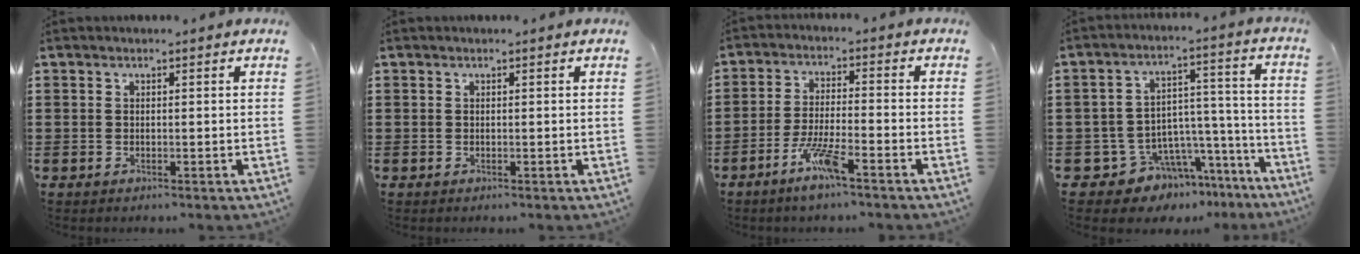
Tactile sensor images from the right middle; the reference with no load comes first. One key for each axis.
{"total": 0.0}
{"total": 6.4, "fx": -4.0, "fy": 0.7, "fz": 4.9, "tx": -0.105, "ty": -0.008, "tz": -0.075}
{"total": 8.2, "fx": -6.5, "fy": 4.8, "fz": 1.1, "tx": -0.036, "ty": 0.014, "tz": -0.118}